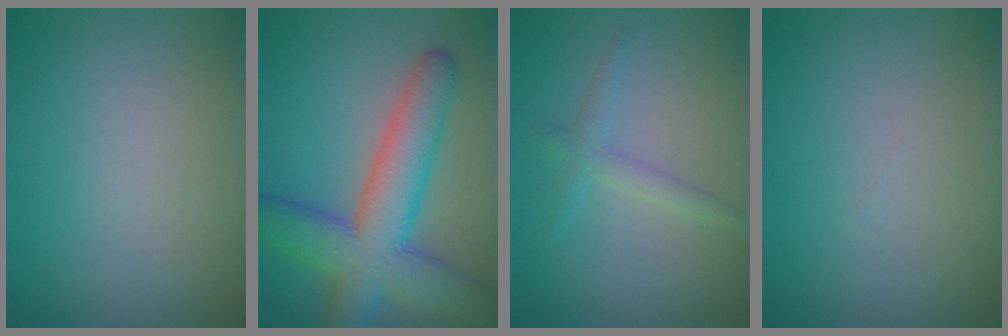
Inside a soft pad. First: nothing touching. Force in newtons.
{"total": 9.1, "press": 9.1, "slide": 0.3}
{"total": 1.5, "press": 1.5, "slide": 0.1}
{"total": 0.0}